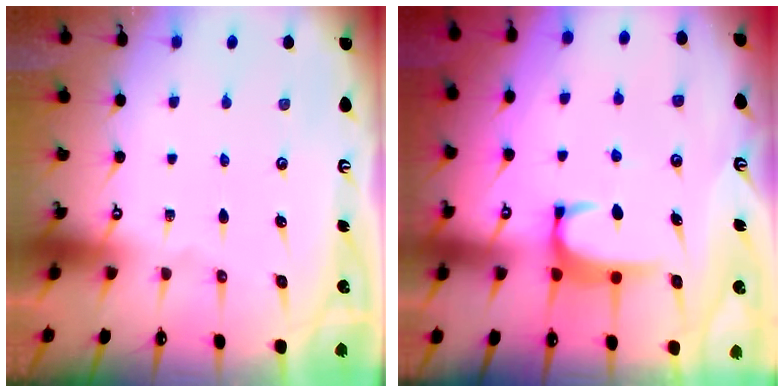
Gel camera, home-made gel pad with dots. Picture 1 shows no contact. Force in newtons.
{"total": 2.0, "press": 2.0, "slide": 0.5}